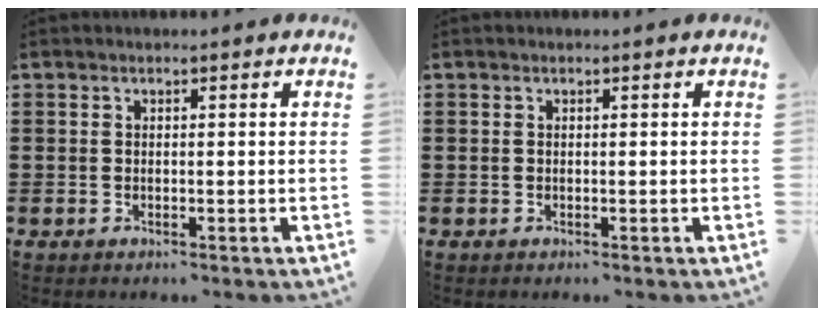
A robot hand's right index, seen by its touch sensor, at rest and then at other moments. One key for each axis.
{"total": 0.0}